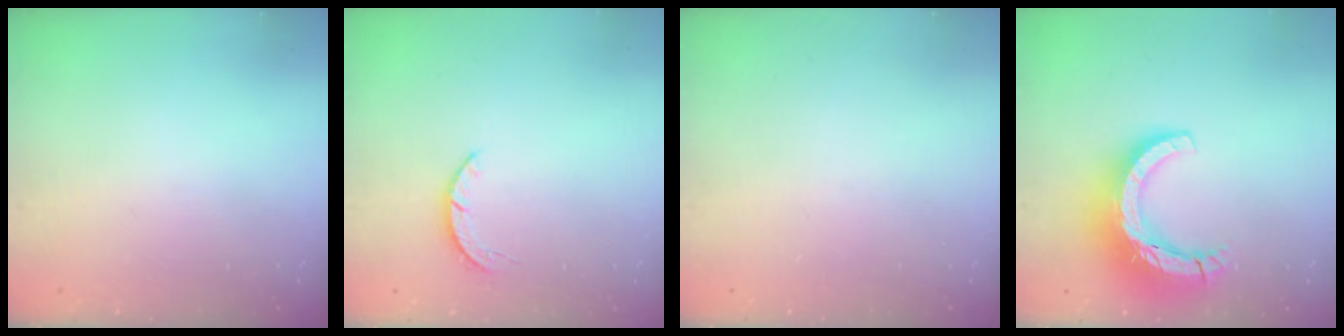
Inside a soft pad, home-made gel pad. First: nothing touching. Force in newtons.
{"total": 2.2, "press": 2.2, "slide": 0.4}
{"total": 0.0}
{"total": 16.1, "press": 16.0, "slide": 1.5}